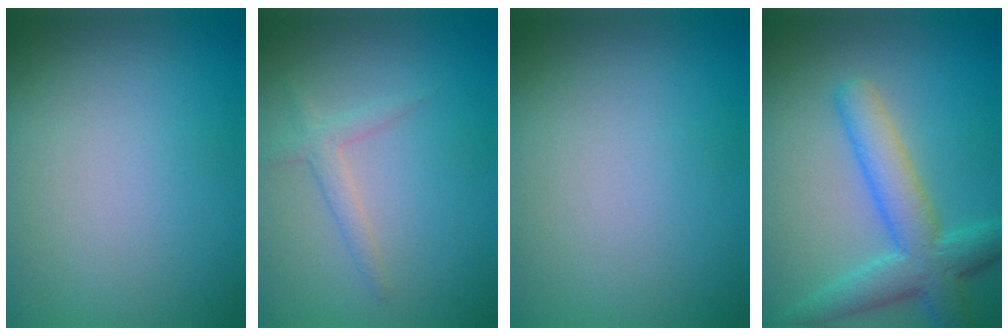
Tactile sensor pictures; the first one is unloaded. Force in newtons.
{"total": 1.6, "press": 1.6, "slide": 0.1}
{"total": 0.0}
{"total": 5.8, "press": 5.8, "slide": 0.4}